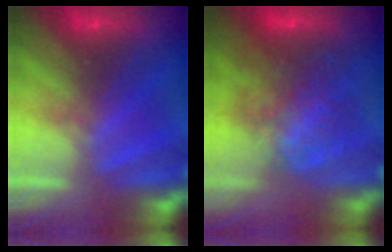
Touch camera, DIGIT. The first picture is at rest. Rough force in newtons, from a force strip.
{"total": 5.8}